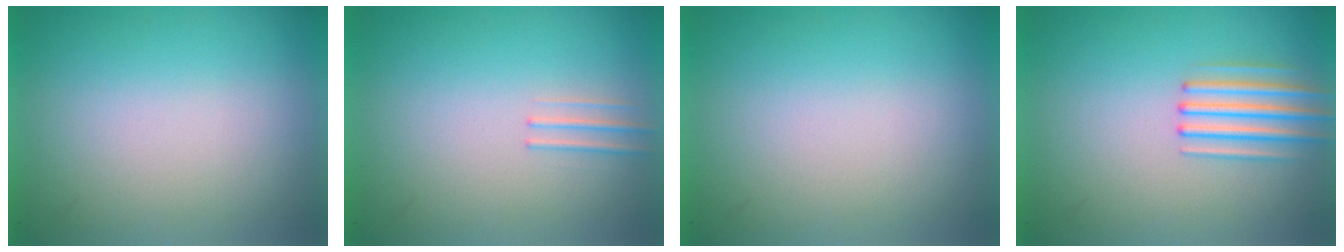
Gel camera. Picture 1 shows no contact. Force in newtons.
{"total": 1.1}
{"total": 1.5}
{"total": 2.6}